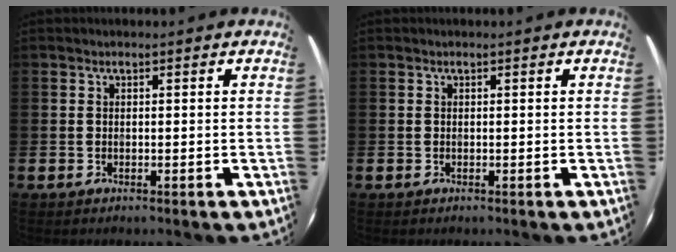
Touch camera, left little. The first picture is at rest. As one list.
[{"total": 0.0}]